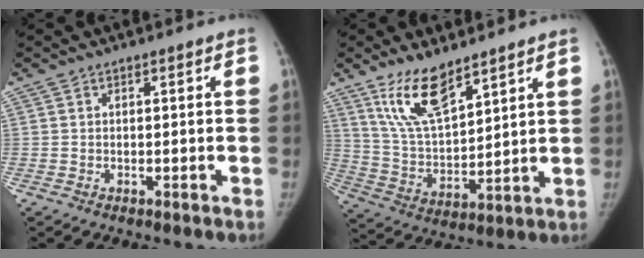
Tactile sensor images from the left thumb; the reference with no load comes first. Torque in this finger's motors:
{"motor_torque": [0.40, 0.03, 1.35, -1.12, 0.38]}